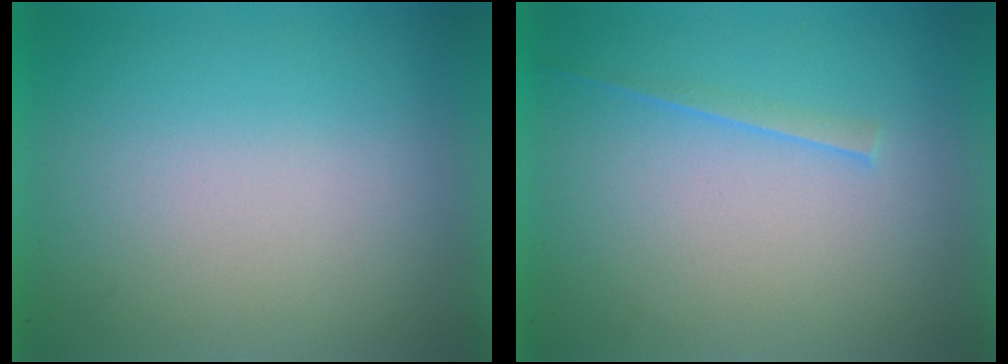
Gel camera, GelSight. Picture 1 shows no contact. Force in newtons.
{"total": 1.7}